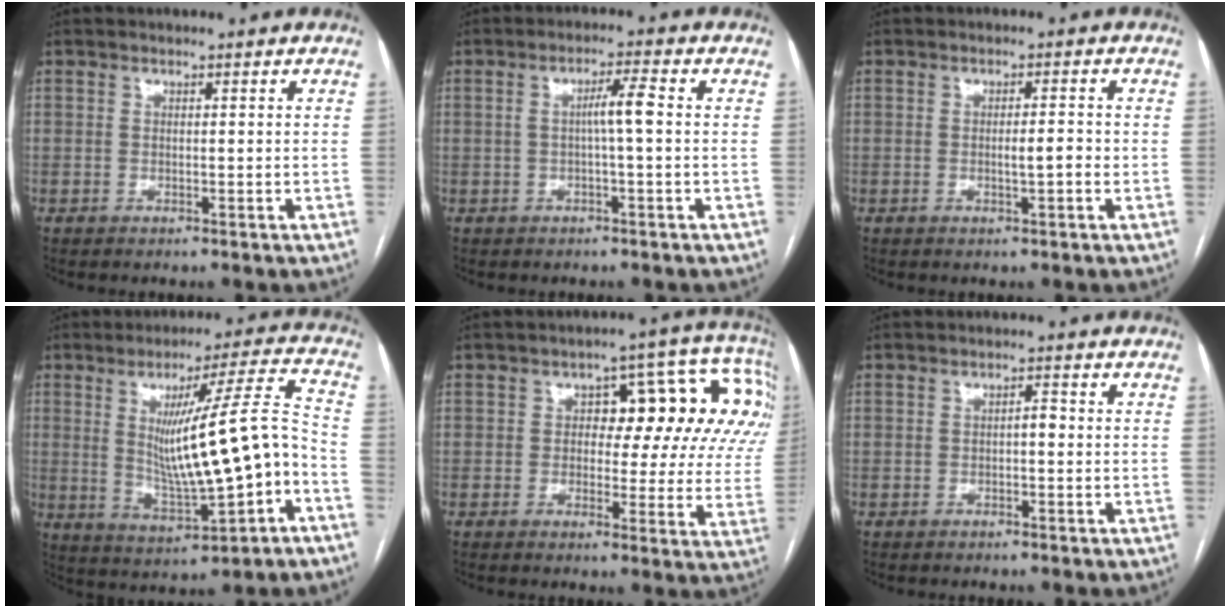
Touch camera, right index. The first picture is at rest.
{"total": 3.8, "force": [0.0, 0.0, 3.8], "torque": [-0.069, 0.008, 0.001]}
{"total": 2.7, "force": [-0.5, 0.3, 2.6], "torque": [-0.045, -0.001, -0.007]}
{"total": 16.0, "force": [-1.9, 1.2, 15.8], "torque": [-0.253, 0.004, -0.019]}
{"total": 16.7, "force": [4.3, 7.8, 14.1], "torque": [-0.166, 0.043, 0.045]}
{"total": 1.4, "force": [-0.2, 0.5, 1.3], "torque": [-0.017, 0.005, -0.007]}